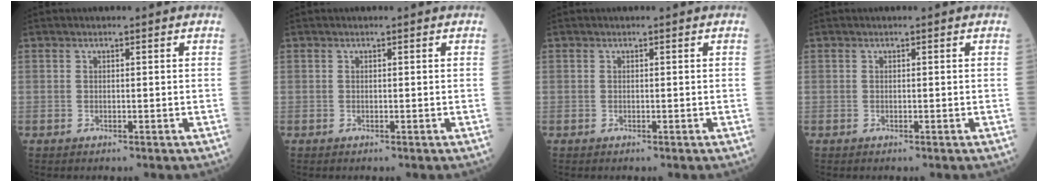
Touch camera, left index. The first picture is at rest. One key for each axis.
{"total": 0.0}
{"total": 0.0}
{"total": 0.0}